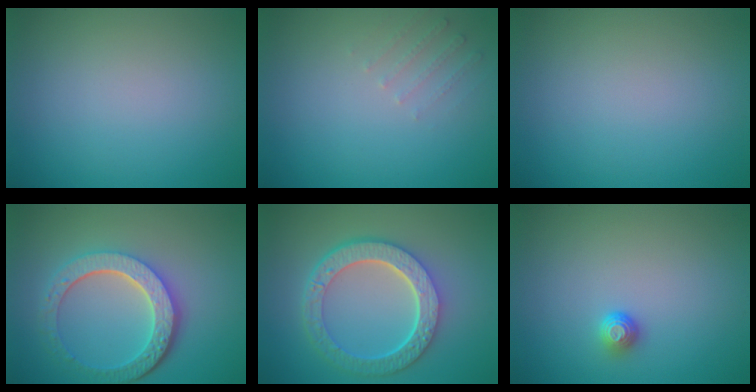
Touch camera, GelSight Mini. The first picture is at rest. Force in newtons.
{"total": 1.3, "press": 1.3, "slide": 0.4}
{"total": 0.0}
{"total": 6.0, "press": 4.5, "slide": 3.9}
{"total": 6.7, "press": 5.1, "slide": 4.4}
{"total": 1.3, "press": 1.1, "slide": 0.7}